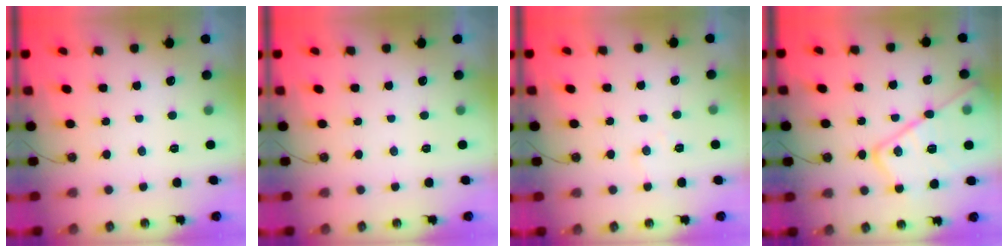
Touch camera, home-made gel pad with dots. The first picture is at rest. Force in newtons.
{"total": 0.0}
{"total": 5.8, "press": 5.7, "slide": 0.9}
{"total": 19.9, "press": 19.8, "slide": 1.2}